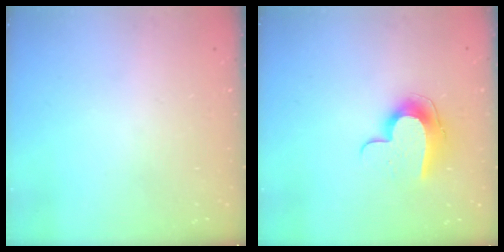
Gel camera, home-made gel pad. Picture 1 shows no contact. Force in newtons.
{"total": 10.2, "press": 10.2, "slide": 0.1}